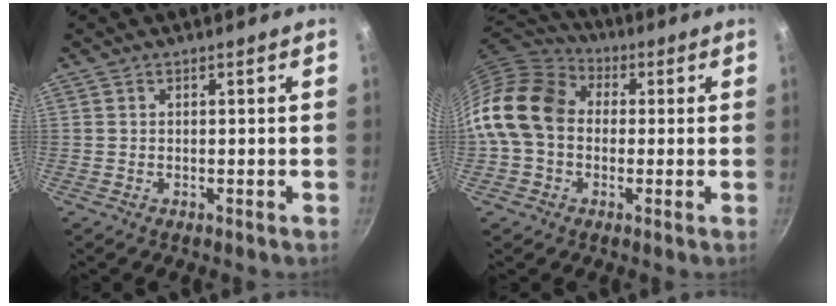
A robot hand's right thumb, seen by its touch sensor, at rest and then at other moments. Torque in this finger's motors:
{"motor_torque": [0.37, 0.70, 0.39, -0.38, 0.23]}